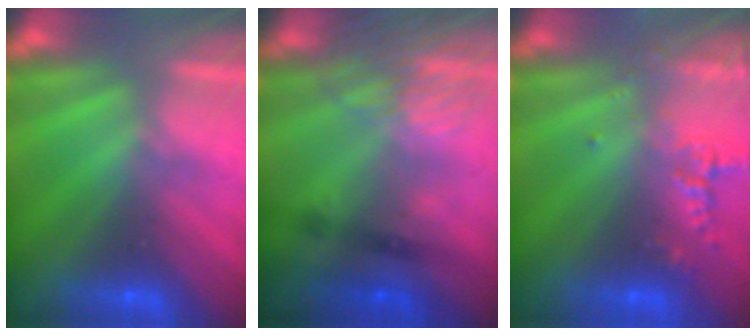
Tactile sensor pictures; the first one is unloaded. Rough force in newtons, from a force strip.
{"total": 5.8}
{"total": 2.4}